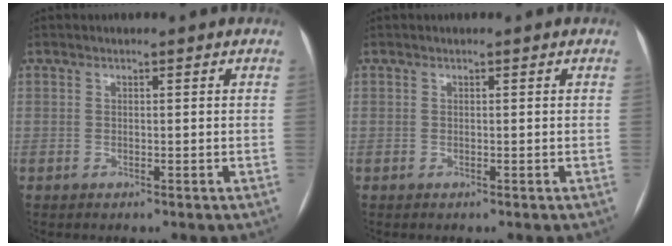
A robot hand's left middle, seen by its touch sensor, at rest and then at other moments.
{"total": 0.0}